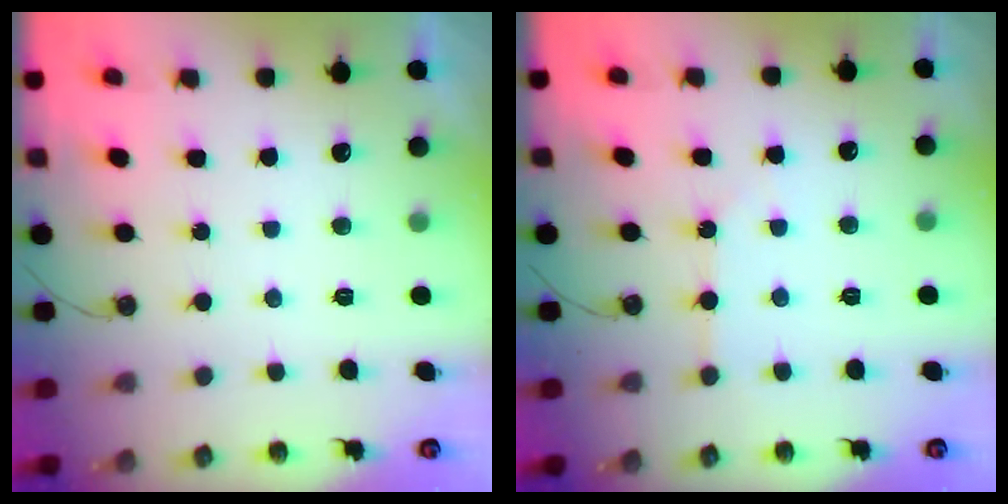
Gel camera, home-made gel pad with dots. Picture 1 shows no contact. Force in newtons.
{"total": 5.5, "press": 5.4, "slide": 0.9}